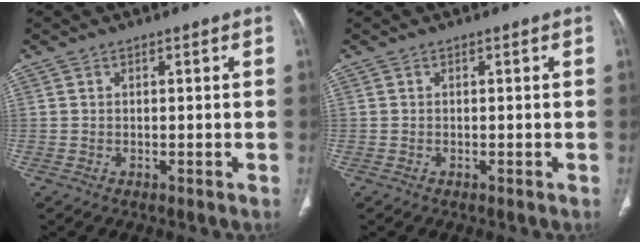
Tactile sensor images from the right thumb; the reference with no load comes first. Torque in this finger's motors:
{"motor_torque": [0.04, -0.17, 0.45, -0.30, 0.04]}